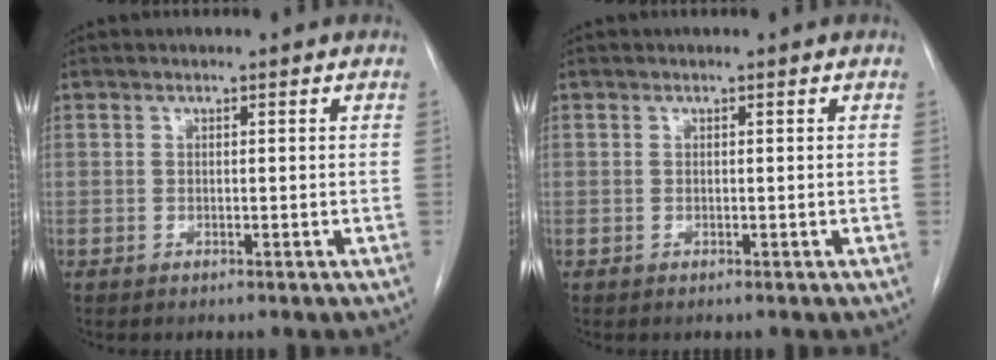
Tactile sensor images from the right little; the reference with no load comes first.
{"total": 0.0}